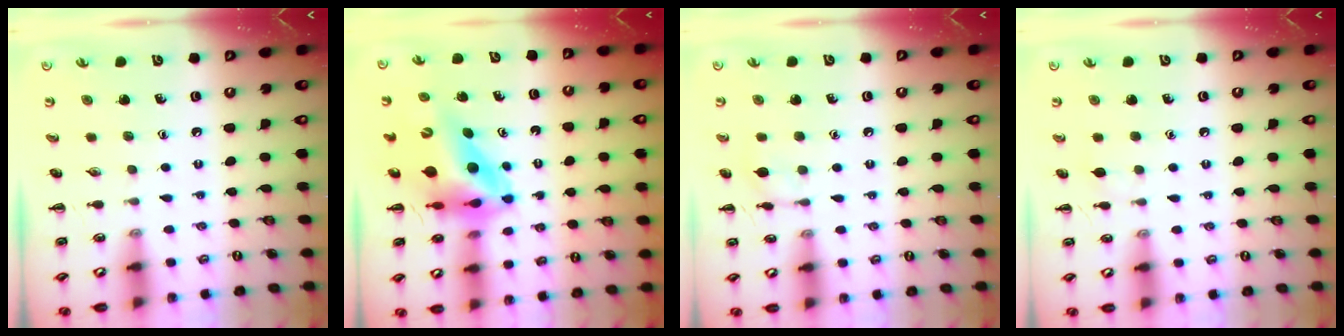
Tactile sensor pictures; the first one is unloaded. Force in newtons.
{"total": 11.4, "press": 10.9, "slide": 3.3}
{"total": 7.1, "press": 6.8, "slide": 2.0}
{"total": 3.0, "press": 2.9, "slide": 1.0}